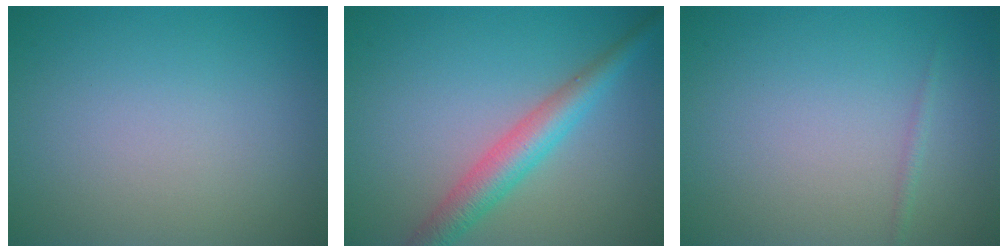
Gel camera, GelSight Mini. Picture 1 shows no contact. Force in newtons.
{"total": 4.3, "press": 4.3, "slide": 0.1}
{"total": 0.6, "press": 0.6, "slide": 0.0}